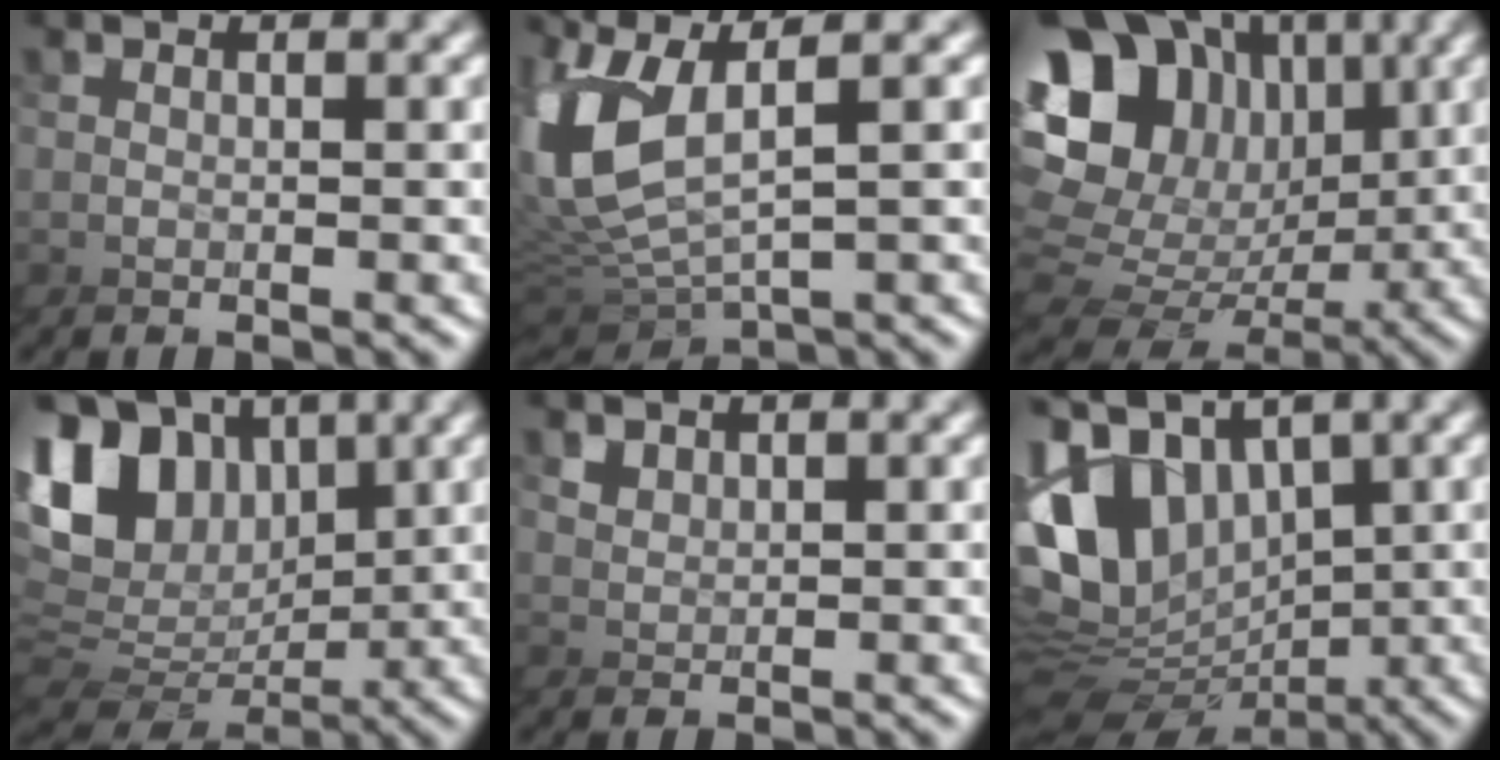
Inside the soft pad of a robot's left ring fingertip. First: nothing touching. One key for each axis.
{"total": 2.9, "fx": 0.6, "fy": 2.3, "fz": 1.7, "tx": -0.108, "ty": -0.002, "tz": 0.011}
{"total": 11.5, "fx": 3.0, "fy": 9.4, "fz": 5.9, "tx": -0.127, "ty": 0.012, "tz": 0.029}
{"total": 6.7, "fx": 3.3, "fy": 5.2, "fz": 2.5, "tx": -0.074, "ty": 0.013, "tz": 0.040}
{"total": 2.8, "fx": 1.9, "fy": -0.1, "fz": -2.1, "tx": 0.015, "ty": -0.003, "tz": 0.032}
{"total": 6.2, "fx": 1.2, "fy": 4.9, "fz": 3.7, "tx": -0.104, "ty": 0.017, "tz": 0.004}